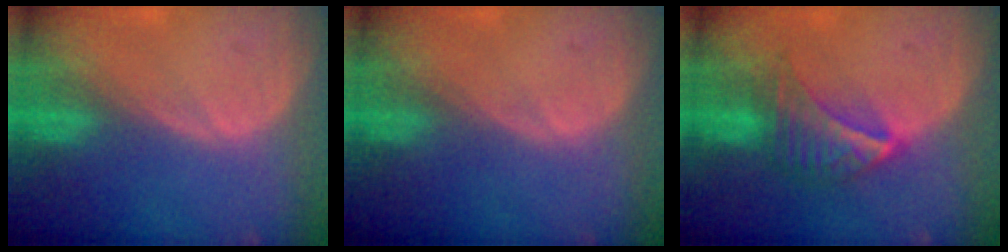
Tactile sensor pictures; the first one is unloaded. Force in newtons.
{"total": 0.0}
{"total": 7.1, "press": 6.2, "slide": 3.4}